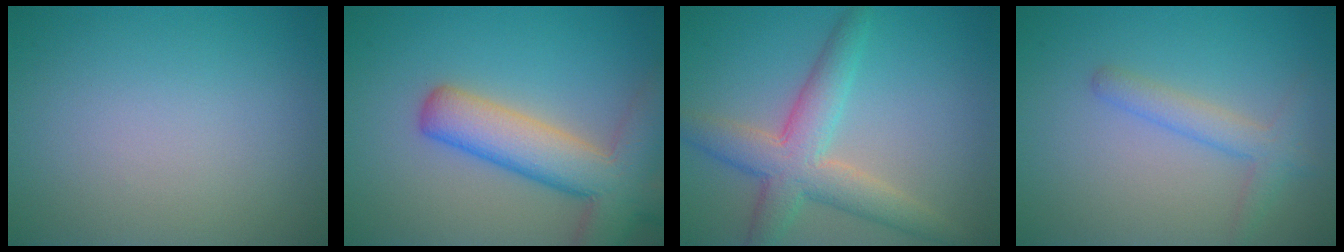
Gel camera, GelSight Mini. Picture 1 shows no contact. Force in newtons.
{"total": 8.2, "press": 8.2, "slide": 0.5}
{"total": 5.5, "press": 5.5, "slide": 0.5}
{"total": 2.5, "press": 2.5, "slide": 0.1}